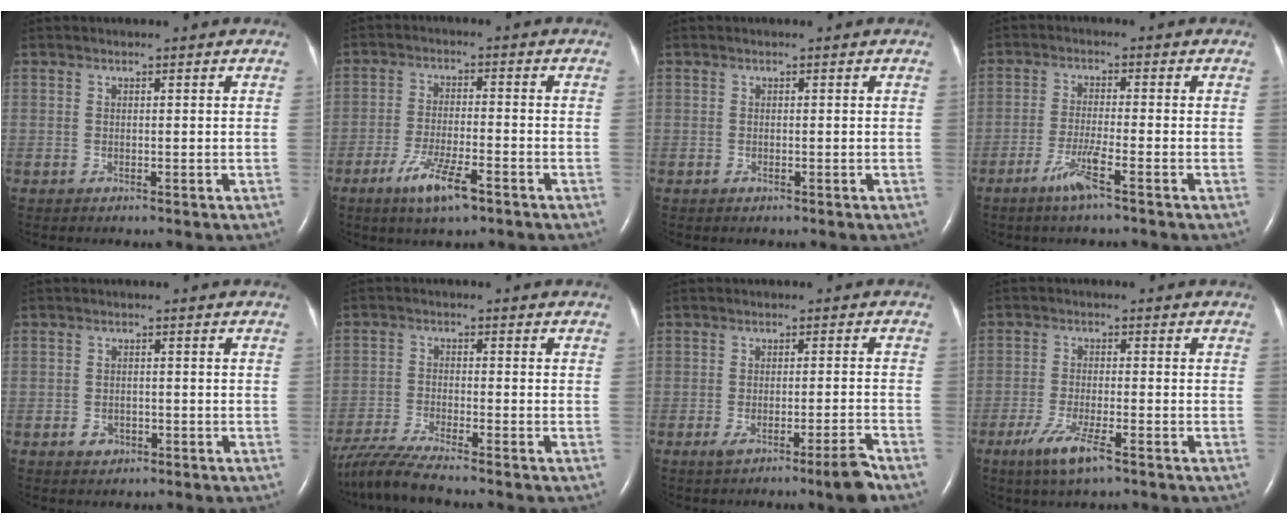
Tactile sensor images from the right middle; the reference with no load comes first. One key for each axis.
{"total": 7.3, "fx": -4.4, "fy": 1.1, "fz": 5.7, "tx": -0.119, "ty": -0.013, "tz": -0.075}
{"total": 0.0}
{"total": 4.5, "fx": -2.8, "fy": -0.4, "fz": 3.5, "tx": -0.075, "ty": -0.008, "tz": -0.058}
{"total": 1.9, "fx": -1.0, "fy": 1.5, "fz": 0.8, "tx": -0.012, "ty": 0.004, "tz": -0.011}
{"total": 7.0, "fx": -6.2, "fy": -0.7, "fz": 3.2, "tx": -0.066, "ty": -0.030, "tz": -0.118}
{"total": 4.7, "fx": -3.3, "fy": -0.6, "fz": 3.3, "tx": -0.053, "ty": -0.006, "tz": -0.058}
{"total": 5.8, "fx": -3.5, "fy": 0.6, "fz": 4.6, "tx": -0.105, "ty": -0.015, "tz": -0.063}